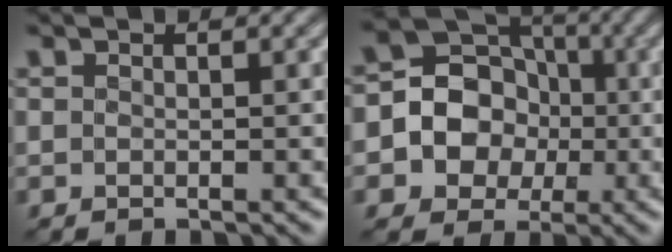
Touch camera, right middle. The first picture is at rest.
{"total": 8.8, "force": [-1.3, 7.9, 3.7], "torque": [-0.061, 0.021, -0.042]}